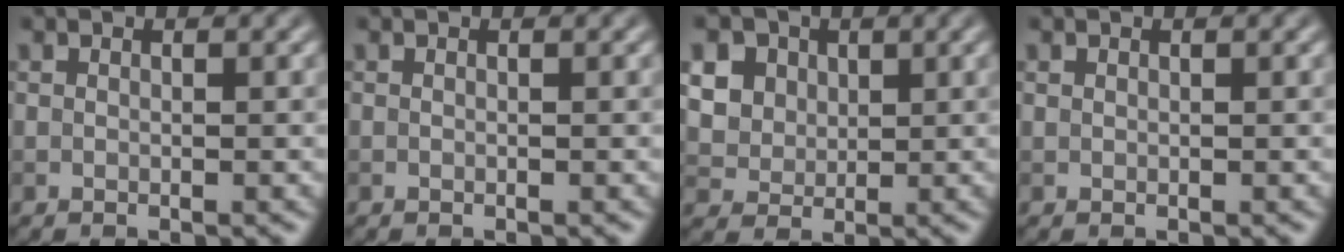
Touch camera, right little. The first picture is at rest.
{"total": 0.0}
{"total": 10.1, "force": [4.5, 7.9, 4.3], "torque": [-0.102, 0.025, 0.070]}
{"total": 0.0}